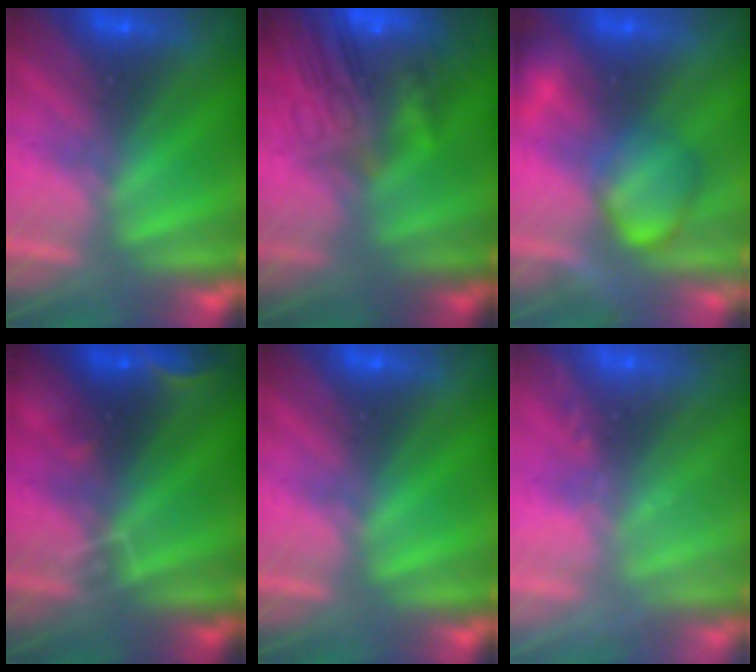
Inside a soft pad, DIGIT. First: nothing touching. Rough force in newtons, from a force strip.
{"total": 6.3}
{"total": 2.4}
{"total": 2.9}
{"total": 0.0}
{"total": 2.4}